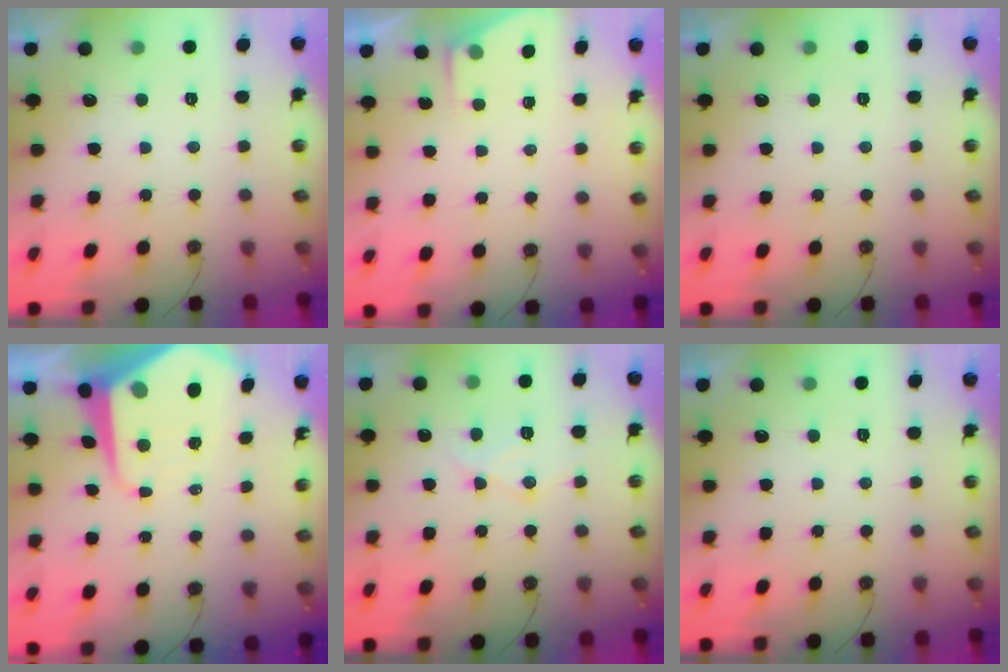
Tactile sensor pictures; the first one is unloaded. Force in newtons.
{"total": 2.4, "press": 2.4, "slide": 0.4}
{"total": 0.0}
{"total": 11.5, "press": 11.4, "slide": 1.0}
{"total": 10.5, "press": 10.4, "slide": 0.8}
{"total": 0.0}